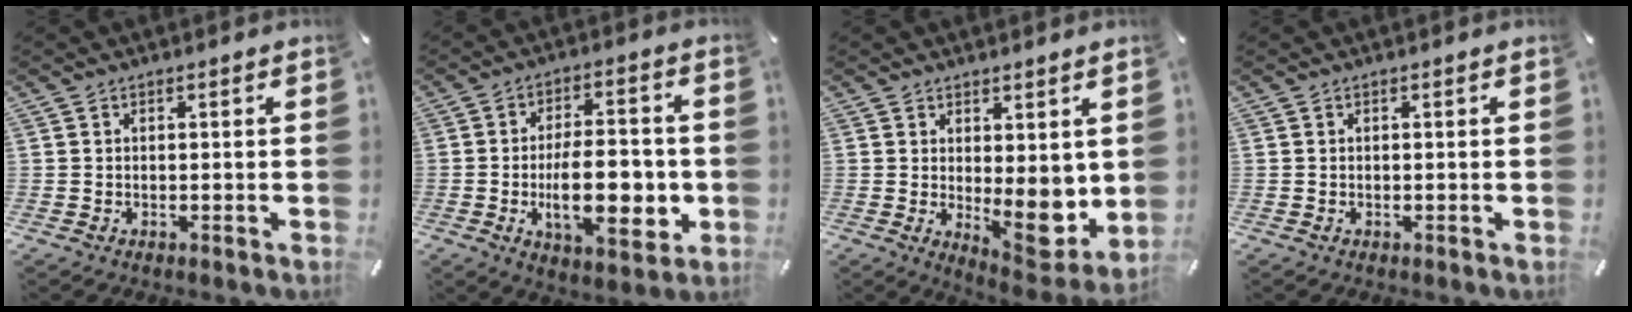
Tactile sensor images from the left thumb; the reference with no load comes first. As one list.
[{"total": 16.3, "force": [-2.8, 7.7, 14.1], "torque": [-0.228, -0.007, -0.043]}, {"total": 8.7, "force": [0.7, 4.2, 7.5], "torque": [-0.067, -0.032, 0.021]}, {"total": 0.0}]